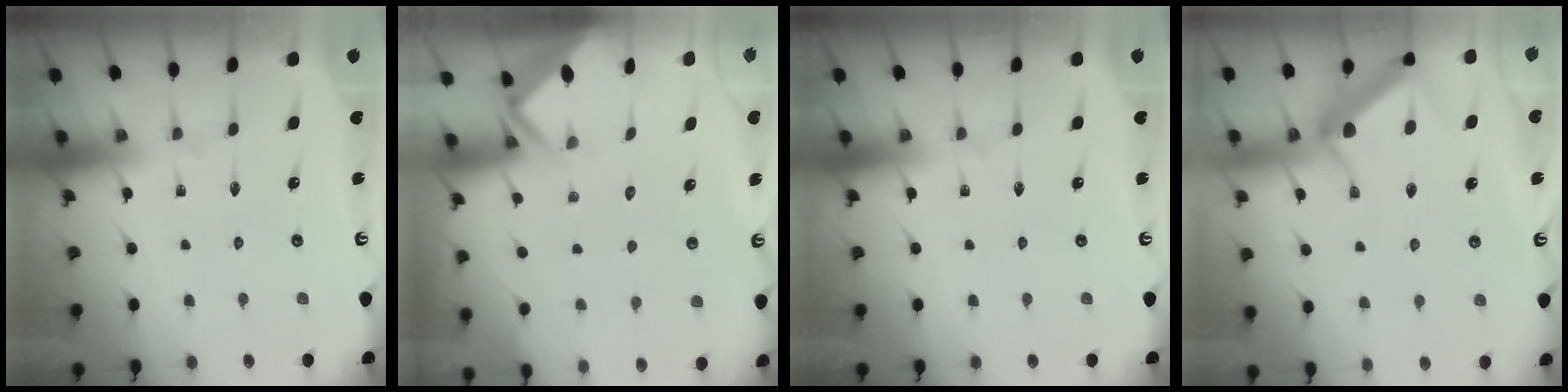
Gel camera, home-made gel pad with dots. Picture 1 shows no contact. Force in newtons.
{"total": 2.8, "press": 2.8, "slide": 0.2}
{"total": 0.0}
{"total": 9.3, "press": 9.3, "slide": 0.4}